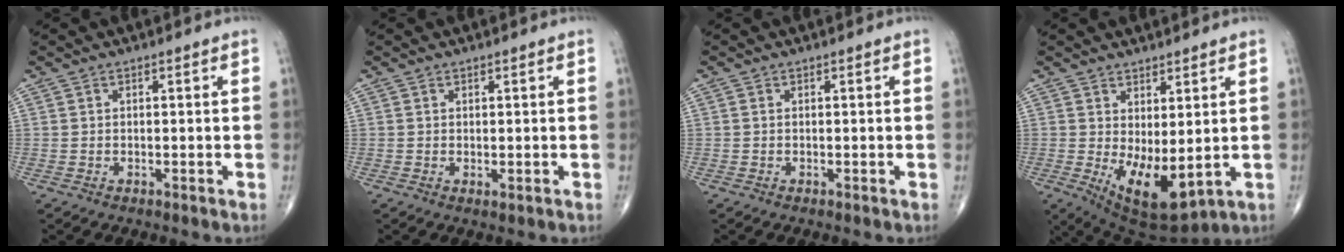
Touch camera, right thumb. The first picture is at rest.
{"total": 0.6, "force": [0.1, 0.1, 0.6], "torque": [-0.014, -0.005, 0.005]}
{"total": 0.0}
{"total": 10.4, "force": [-0.4, 4.5, 9.4], "torque": [-0.146, -0.024, 0.016]}